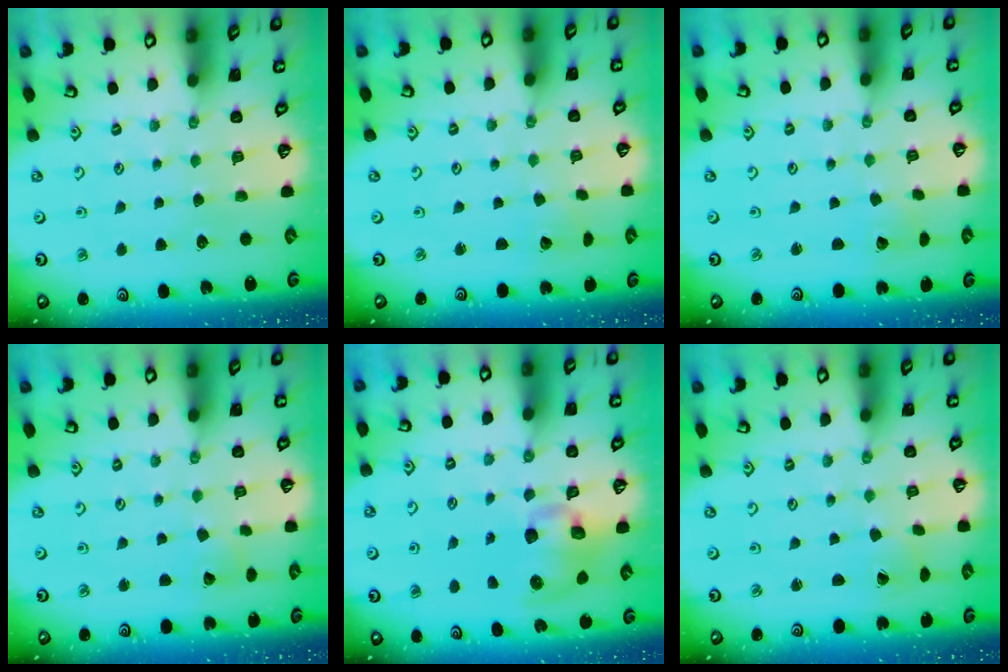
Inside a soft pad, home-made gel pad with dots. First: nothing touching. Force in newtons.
{"total": 1.5, "press": 1.5, "slide": 0.0}
{"total": 1.5, "press": 1.5, "slide": 0.0}
{"total": 2.8, "press": 2.8, "slide": 0.0}
{"total": 10.3, "press": 10.2, "slide": 1.5}
{"total": 0.7, "press": 0.7, "slide": 0.1}